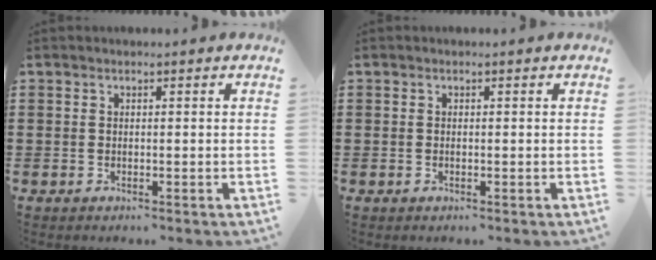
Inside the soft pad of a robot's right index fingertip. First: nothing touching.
{"total": 0.0}